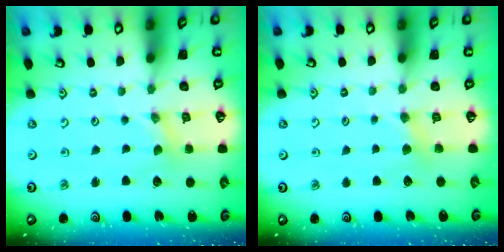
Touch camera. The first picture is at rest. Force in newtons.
{"total": 3.0, "press": 3.0, "slide": 0.4}